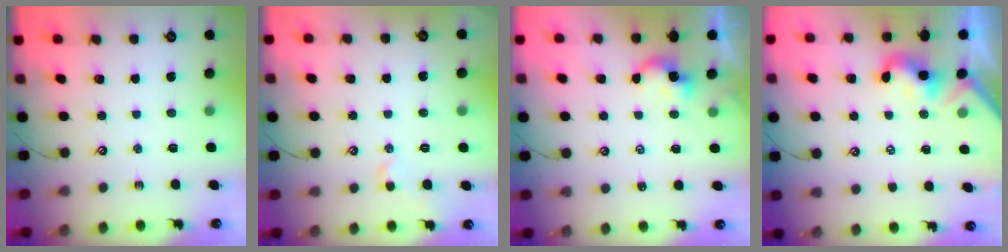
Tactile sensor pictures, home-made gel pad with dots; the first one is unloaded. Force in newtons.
{"total": 0.7, "press": 0.3, "slide": 0.6}
{"total": 0.9, "press": 0.8, "slide": 0.4}
{"total": 0.9, "press": 0.7, "slide": 0.6}